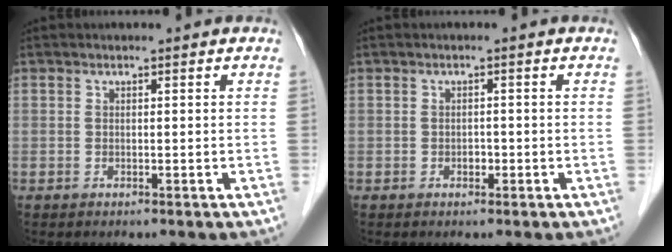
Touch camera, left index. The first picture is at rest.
{"total": 1.0, "force": [-0.4, 0.7, 0.5], "torque": [-0.009, 0.003, -0.007]}